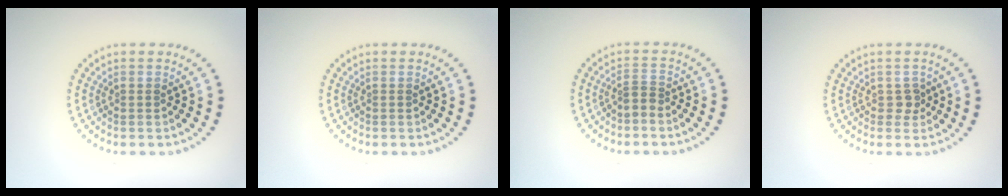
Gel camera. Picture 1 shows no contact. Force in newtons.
{"total": 0.0}
{"total": 1.2, "press": 0.7, "slide": 0.9}
{"total": 1.2, "press": 1.0, "slide": 0.6}